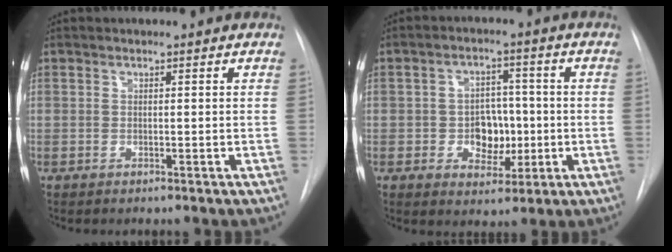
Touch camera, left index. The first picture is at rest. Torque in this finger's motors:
{"motor_torque": [0.21, 0.09, 0.09, 0.02]}